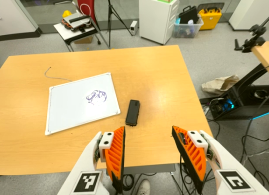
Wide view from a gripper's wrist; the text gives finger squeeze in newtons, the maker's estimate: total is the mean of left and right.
{"total": 0.0}